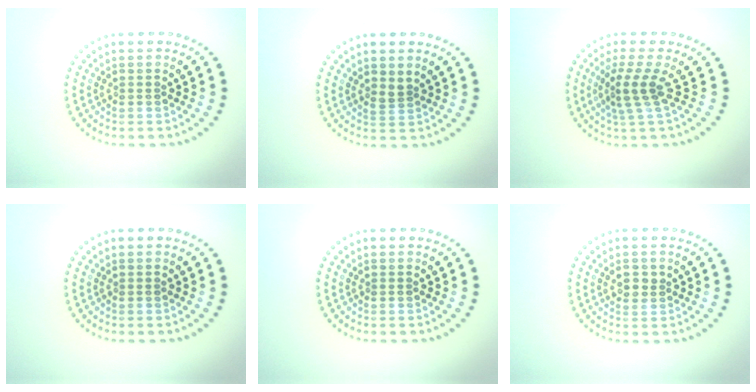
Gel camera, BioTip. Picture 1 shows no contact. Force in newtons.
{"total": 1.0, "press": 0.6, "slide": 0.7}
{"total": 2.8, "press": 1.9, "slide": 2.0}
{"total": 0.0}
{"total": 0.0}
{"total": 1.5, "press": 1.5, "slide": 0.2}